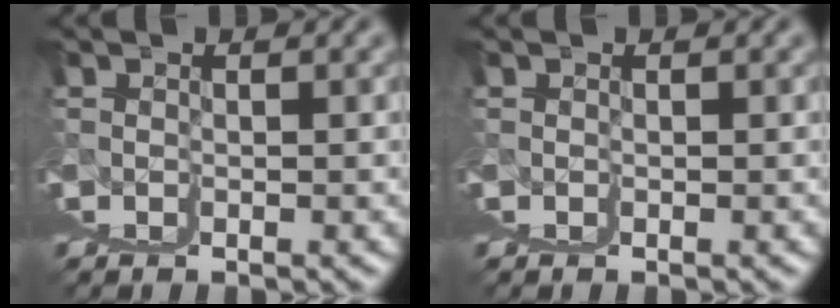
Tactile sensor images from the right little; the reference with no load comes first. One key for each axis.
{"total": 0.0}